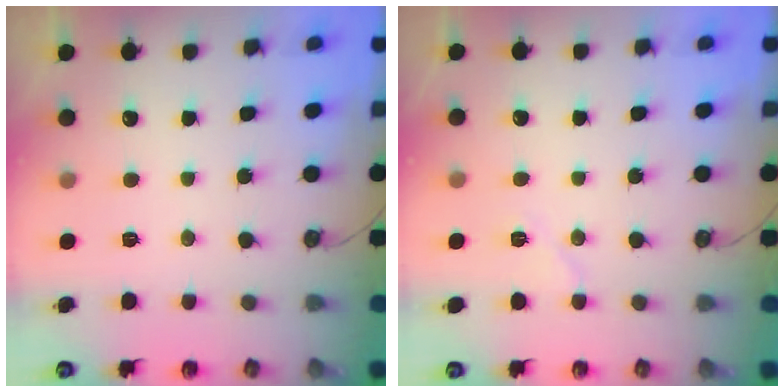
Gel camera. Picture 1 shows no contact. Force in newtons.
{"total": 5.8, "press": 5.2, "slide": 2.5}